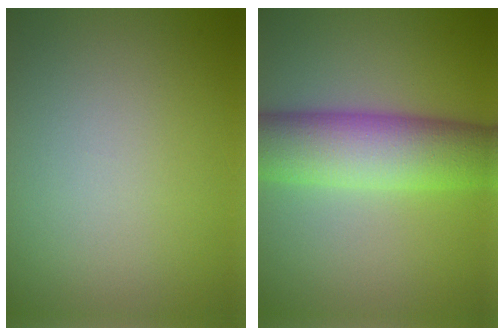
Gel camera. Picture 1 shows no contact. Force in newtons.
{"total": 8.8, "press": 8.8, "slide": 0.2}